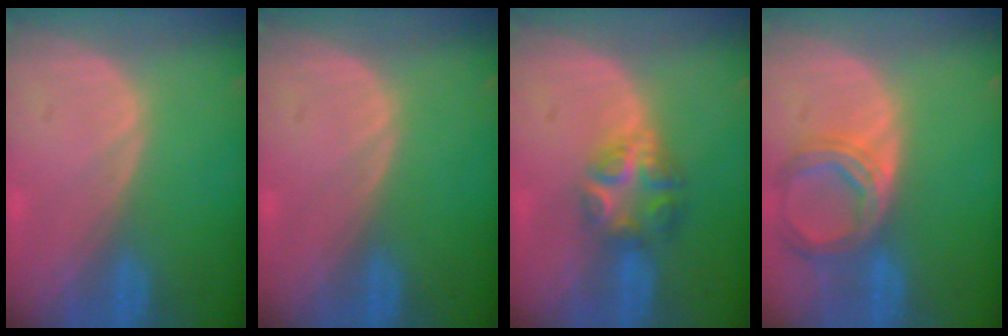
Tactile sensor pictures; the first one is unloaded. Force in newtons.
{"total": 0.0}
{"total": 6.1, "press": 5.4, "slide": 2.8}
{"total": 6.9, "press": 6.4, "slide": 2.7}